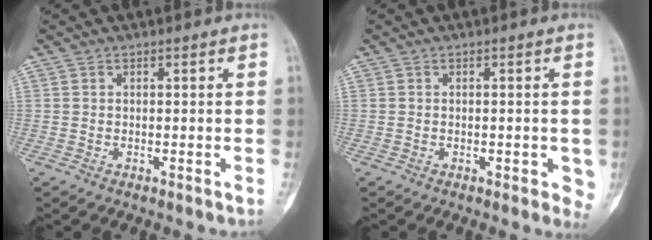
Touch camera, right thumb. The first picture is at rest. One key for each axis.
{"total": 3.4, "fx": -0.8, "fy": 1.6, "fz": 2.9, "tx": -0.019, "ty": -0.001, "tz": -0.007}